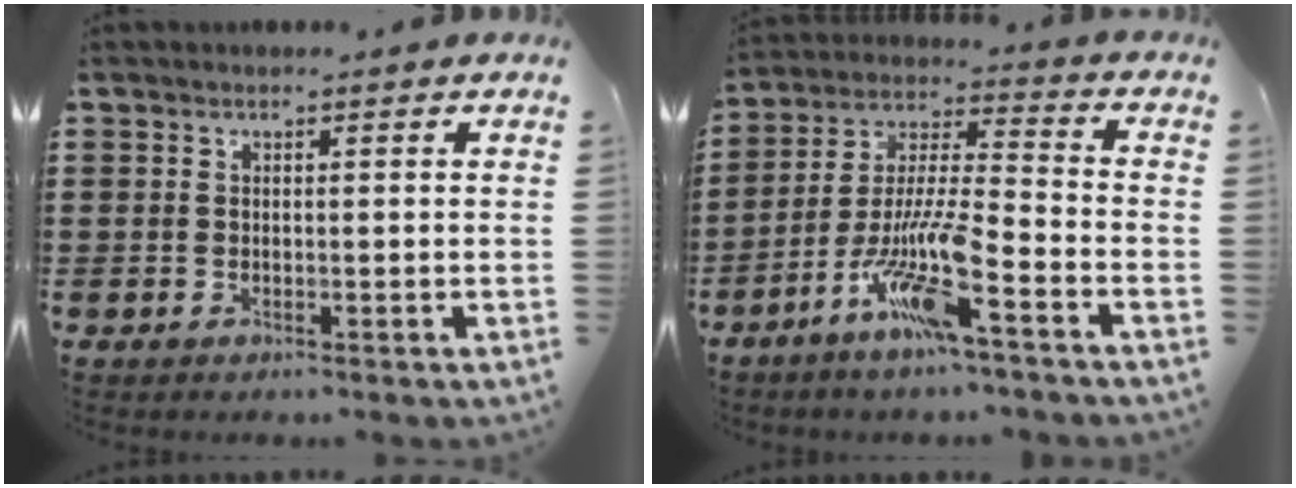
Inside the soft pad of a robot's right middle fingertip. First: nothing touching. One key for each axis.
{"total": 11.7, "fx": -7.2, "fy": 1.3, "fz": 9.2, "tx": -0.193, "ty": -0.003, "tz": -0.142}